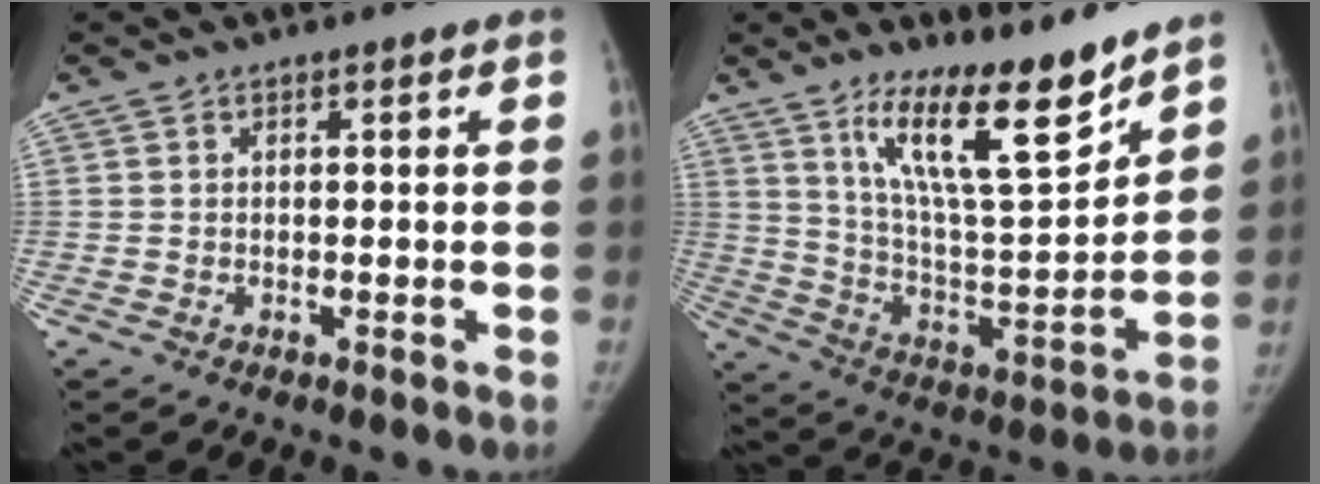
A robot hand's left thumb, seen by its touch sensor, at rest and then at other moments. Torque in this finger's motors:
{"motor_torque": [0.29, 0.16, 1.55, -1.22, 0.38]}